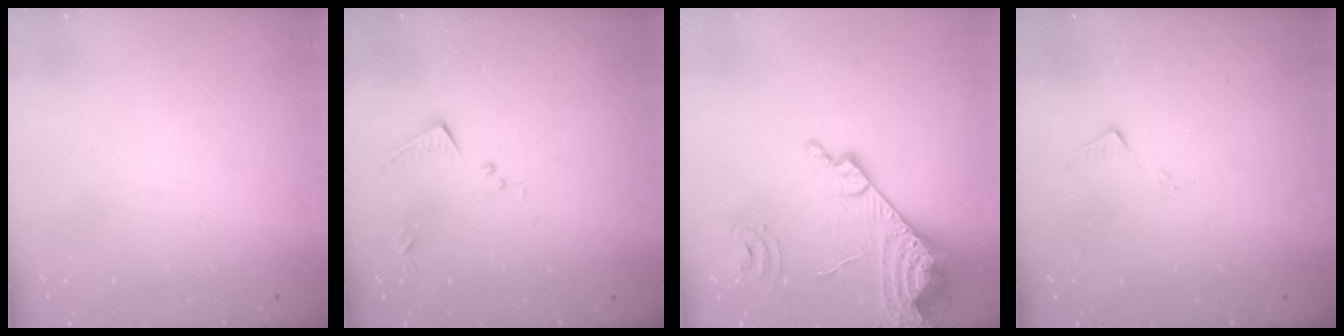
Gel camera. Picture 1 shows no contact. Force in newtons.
{"total": 6.9, "press": 6.9, "slide": 0.4}
{"total": 18.6, "press": 18.5, "slide": 1.9}
{"total": 7.6, "press": 7.5, "slide": 0.3}